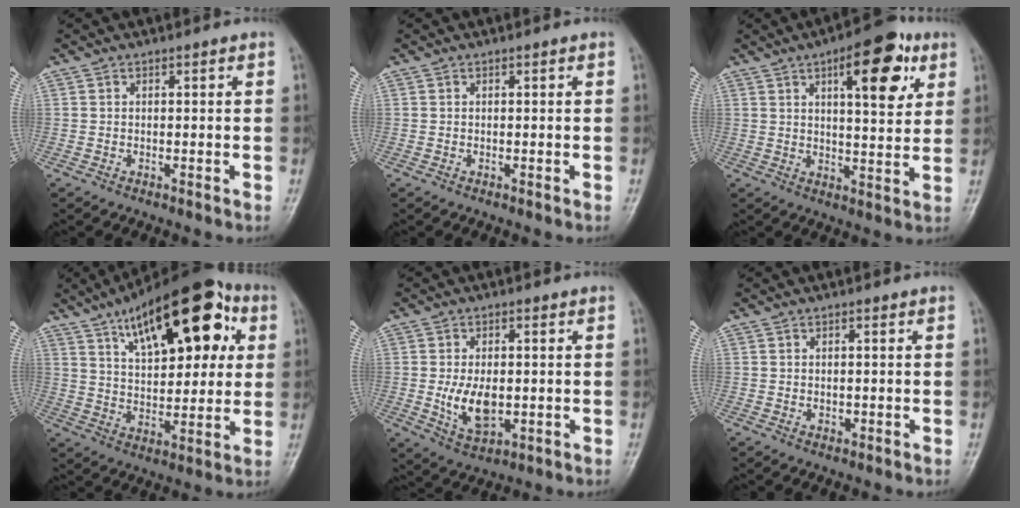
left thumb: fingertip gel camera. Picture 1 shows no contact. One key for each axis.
{"total": 0.0}
{"total": 16.2, "fx": 7.1, "fy": 5.7, "fz": 13.3, "tx": -0.162, "ty": -0.022, "tz": 0.100}
{"total": 23.9, "fx": 10.3, "fy": 10.8, "fz": 18.7, "tx": -0.246, "ty": -0.007, "tz": 0.162}
{"total": 7.8, "fx": -0.5, "fy": 4.5, "fz": 6.4, "tx": -0.106, "ty": -0.012, "tz": 0.001}
{"total": 1.0, "fx": 0.1, "fy": 0.8, "fz": 0.6, "tx": -0.009, "ty": -0.001, "tz": 0.004}